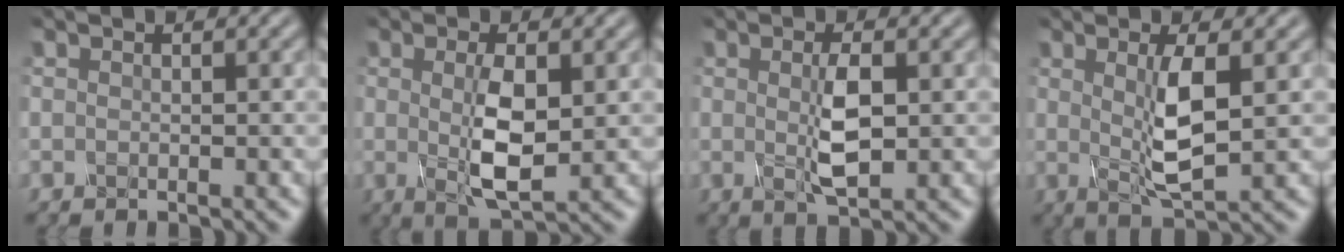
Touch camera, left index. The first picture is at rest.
{"total": 4.2, "force": [0.2, 1.1, 4.0], "torque": [-0.089, -0.003, 0.007]}
{"total": 2.9, "force": [0.3, 0.6, 2.8], "torque": [-0.063, 0.001, 0.010]}
{"total": 3.7, "force": [0.6, 0.6, 3.6], "torque": [-0.078, -0.003, 0.017]}